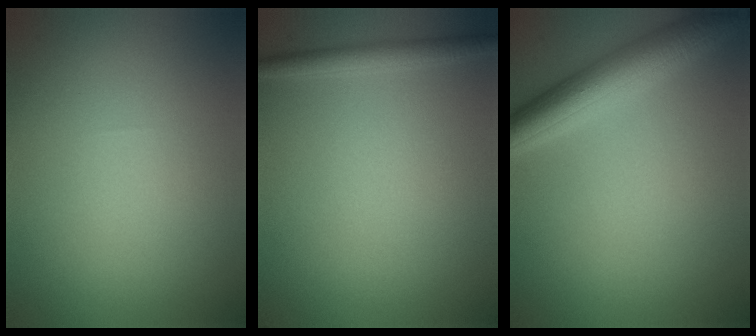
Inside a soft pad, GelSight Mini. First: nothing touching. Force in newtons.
{"total": 1.8, "press": 1.8, "slide": 0.1}
{"total": 5.4, "press": 5.4, "slide": 0.2}